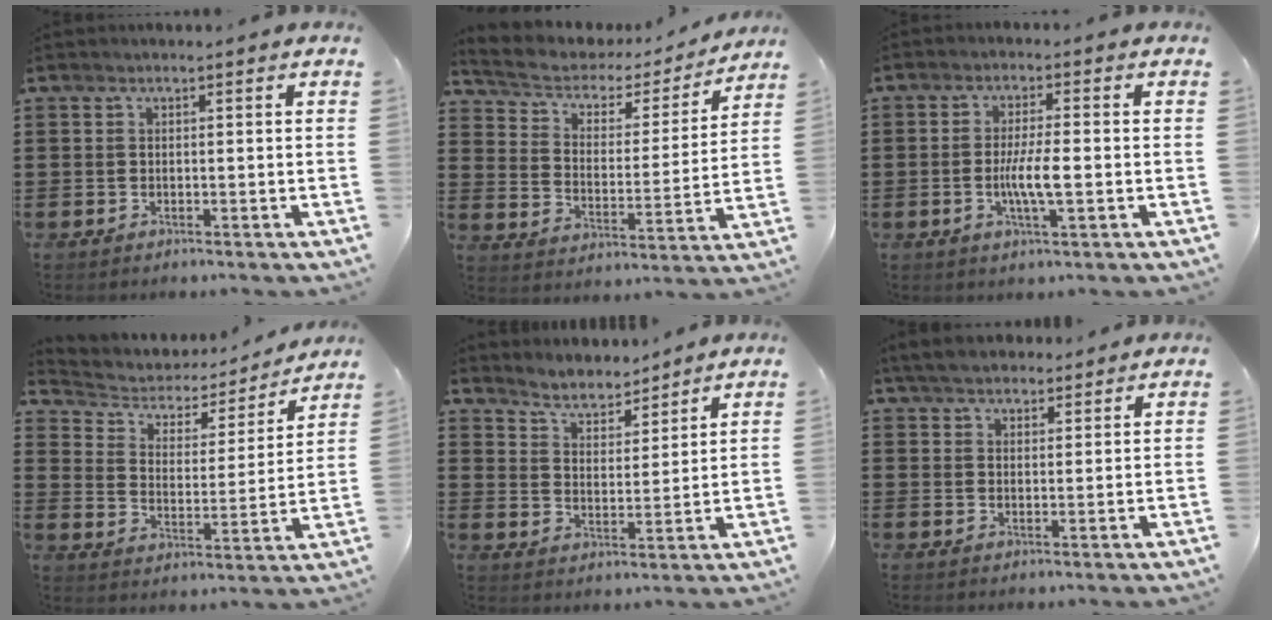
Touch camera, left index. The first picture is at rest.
{"total": 3.7, "force": [2.8, 2.0, 1.2], "torque": [-0.047, -0.022, 0.038]}
{"total": 5.5, "force": [-1.0, 0.8, 5.4], "torque": [-0.106, -0.005, -0.023]}
{"total": 3.3, "force": [2.7, 1.9, 0.7], "torque": [-0.039, -0.020, 0.036]}
{"total": 4.4, "force": [4.3, 0.6, 0.5], "torque": [-0.030, -0.026, 0.074]}
{"total": 4.2, "force": [3.7, 1.5, 1.2], "torque": [-0.036, -0.002, 0.071]}